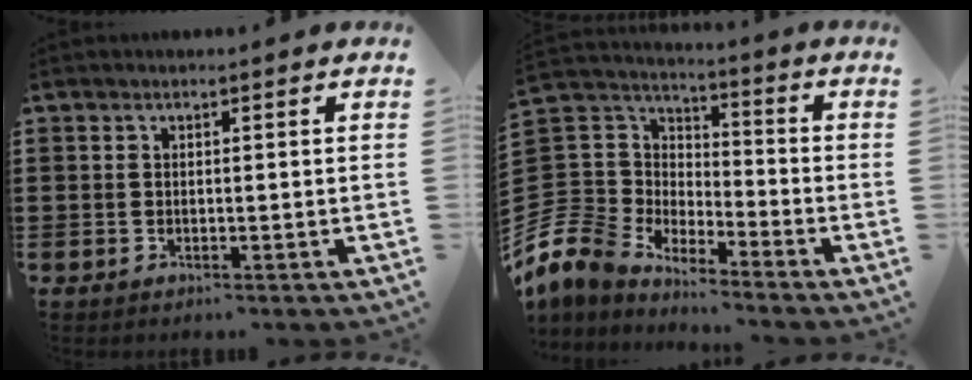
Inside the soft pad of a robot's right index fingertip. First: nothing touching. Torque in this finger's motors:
{"motor_torque": [-1.13, 1.01, -0.44, -0.21]}